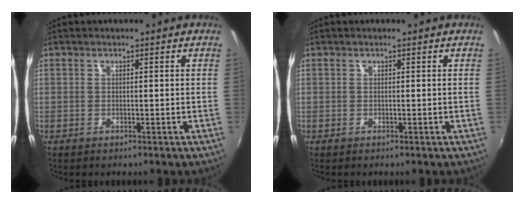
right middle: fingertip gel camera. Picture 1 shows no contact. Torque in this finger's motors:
{"motor_torque": [0.00, -0.01, -0.01, 0.00]}